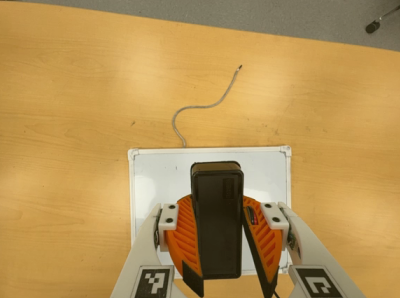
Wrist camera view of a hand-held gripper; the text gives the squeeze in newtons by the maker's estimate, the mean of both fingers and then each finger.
{"total": 9.0, "left": 9.2, "right": 8.8}